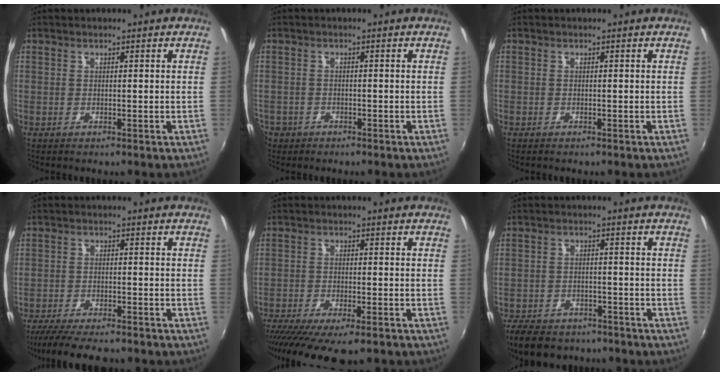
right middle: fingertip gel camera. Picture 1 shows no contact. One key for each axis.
{"total": 4.4, "fx": -2.5, "fy": 3.5, "fz": 1.2, "tx": -0.043, "ty": -0.004, "tz": -0.042}
{"total": 0.5, "fx": -0.4, "fy": 0.3, "fz": 0.0, "tx": -0.001, "ty": 0.001, "tz": -0.007}
{"total": 12.2, "fx": -10.3, "fy": 3.3, "fz": 5.6, "tx": -0.125, "ty": -0.025, "tz": -0.164}
{"total": 12.9, "fx": -10.1, "fy": 2.6, "fz": 7.6, "tx": -0.159, "ty": -0.049, "tz": -0.161}
{"total": 11.7, "fx": -9.2, "fy": 5.7, "fz": 4.4, "tx": -0.113, "ty": -0.007, "tz": -0.141}